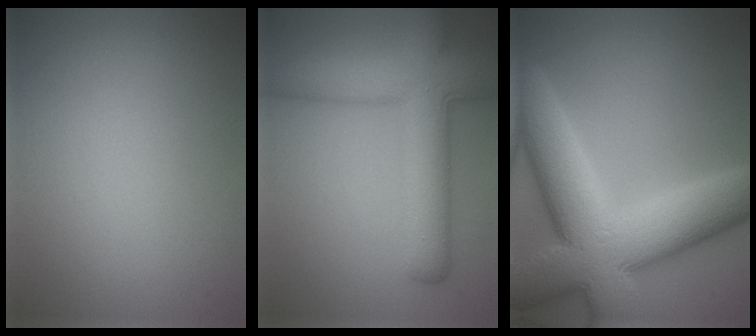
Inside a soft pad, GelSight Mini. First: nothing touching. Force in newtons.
{"total": 8.1, "press": 8.1, "slide": 0.3}
{"total": 13.3, "press": 13.3, "slide": 1.1}